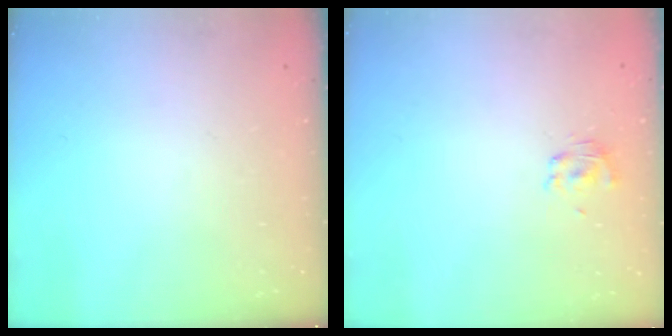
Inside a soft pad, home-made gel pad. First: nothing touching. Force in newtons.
{"total": 2.0, "press": 1.9, "slide": 0.8}